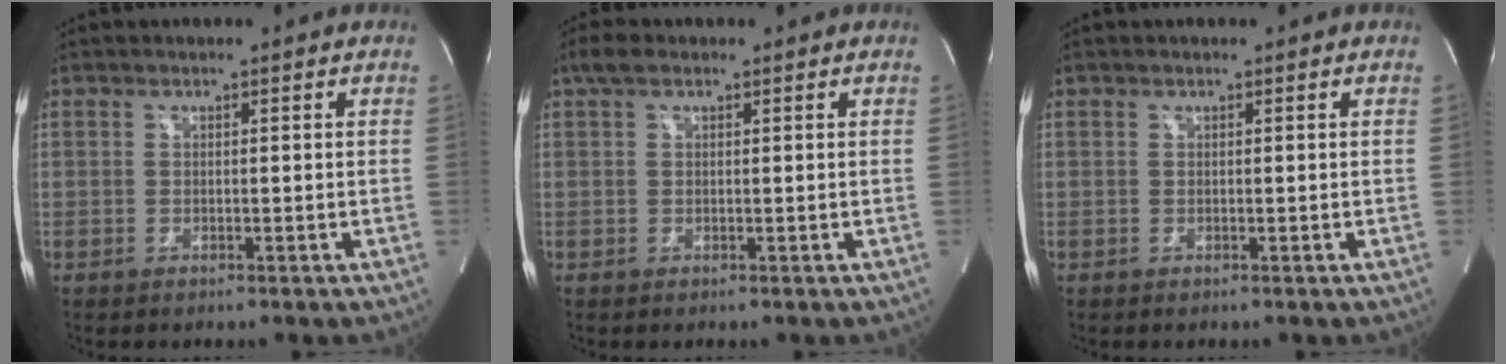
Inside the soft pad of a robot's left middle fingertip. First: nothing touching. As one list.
[{"total": 2.4, "force": [1.6, 1.1, 1.5], "torque": [-0.037, 0.023, 0.030]}, {"total": 0.0}]